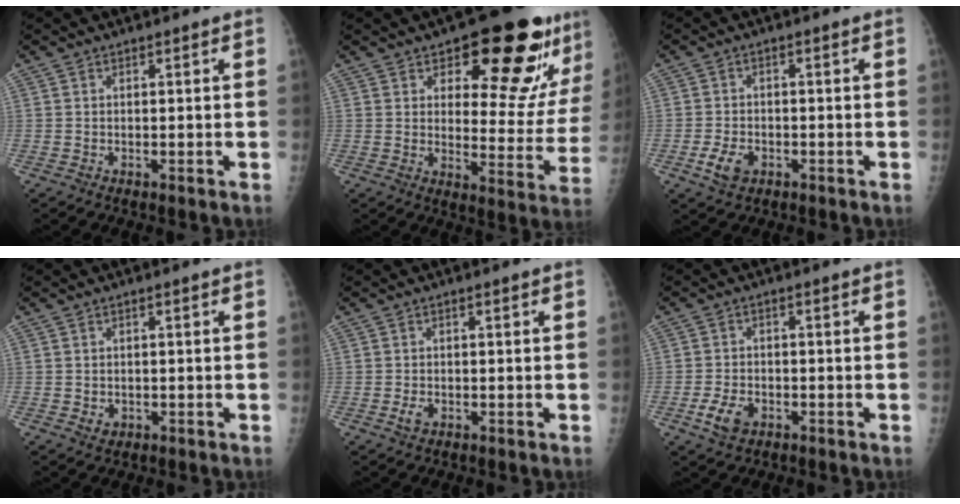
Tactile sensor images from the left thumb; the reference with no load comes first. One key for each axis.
{"total": 20.4, "fx": 11.9, "fy": 7.8, "fz": 14.6, "tx": -0.146, "ty": -0.059, "tz": 0.163}
{"total": 4.4, "fx": -1.9, "fy": 2.9, "fz": 2.8, "tx": -0.053, "ty": 0.007, "tz": -0.032}
{"total": 1.7, "fx": -0.4, "fy": 1.4, "fz": 0.9, "tx": -0.006, "ty": 0.001, "tz": 0.000}
{"total": 1.8, "fx": -0.5, "fy": 1.1, "fz": 1.3, "tx": -0.024, "ty": -0.001, "tz": -0.010}
{"total": 4.7, "fx": -2.2, "fy": 3.0, "fz": 3.0, "tx": -0.058, "ty": 0.009, "tz": -0.038}